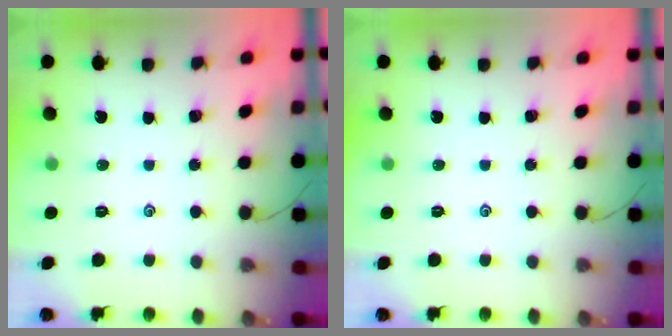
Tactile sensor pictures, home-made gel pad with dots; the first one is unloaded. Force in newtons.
{"total": 0.0}